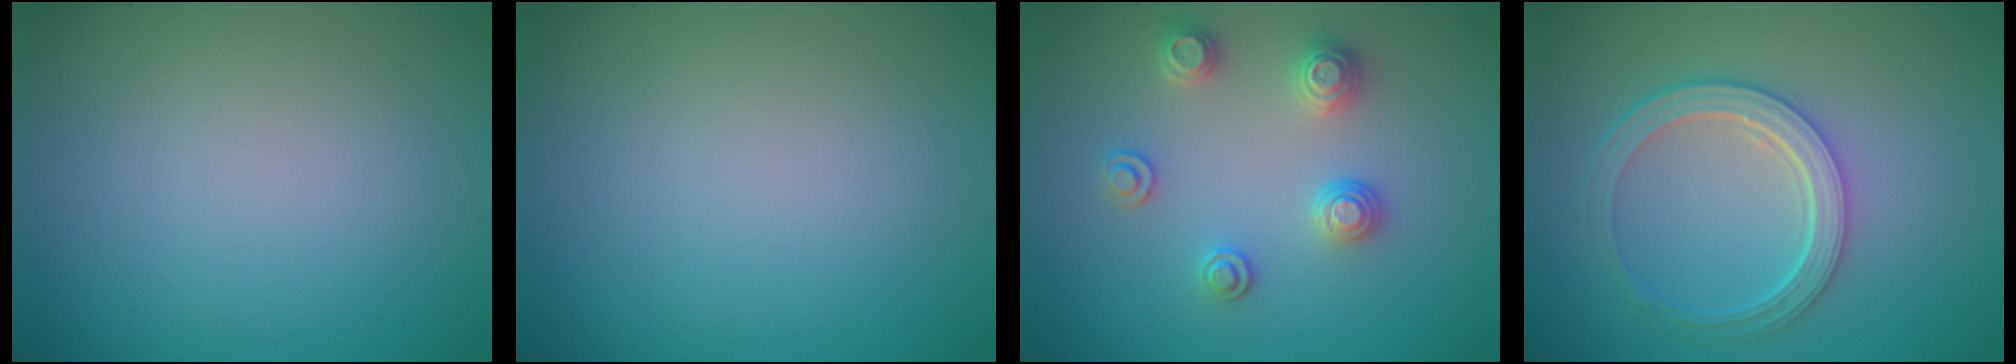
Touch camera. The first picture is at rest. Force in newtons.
{"total": 0.0}
{"total": 2.9, "press": 2.9, "slide": 0.2}
{"total": 4.7, "press": 3.5, "slide": 3.2}